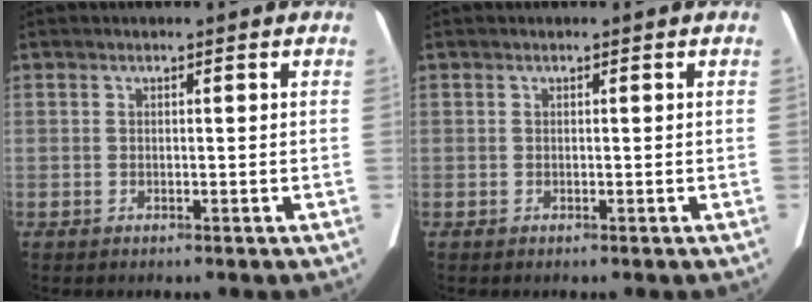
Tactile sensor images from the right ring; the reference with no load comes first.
{"total": 0.0}